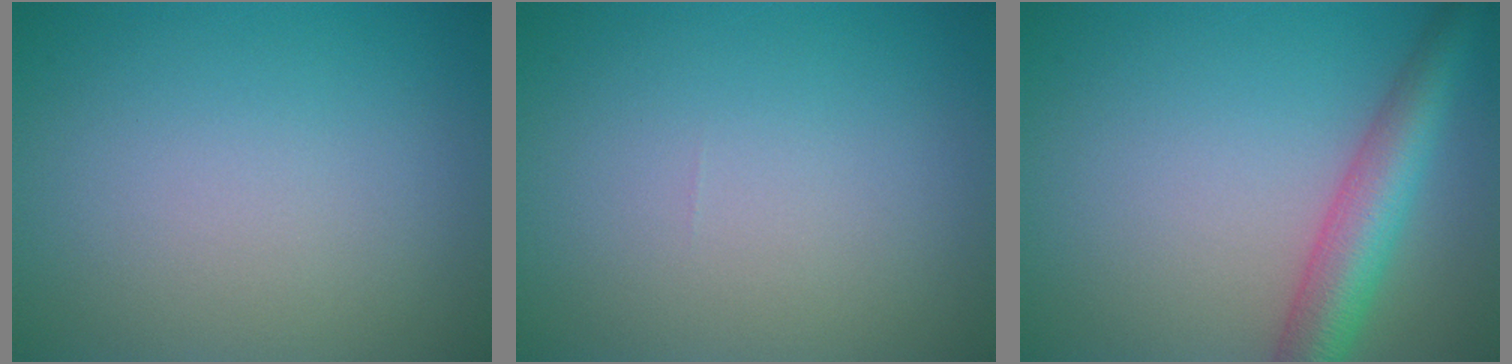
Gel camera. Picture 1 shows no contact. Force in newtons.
{"total": 0.0}
{"total": 5.3, "press": 5.3, "slide": 0.2}